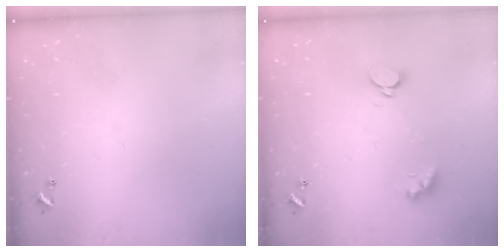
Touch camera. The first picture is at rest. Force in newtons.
{"total": 2.1, "press": 2.1, "slide": 0.3}